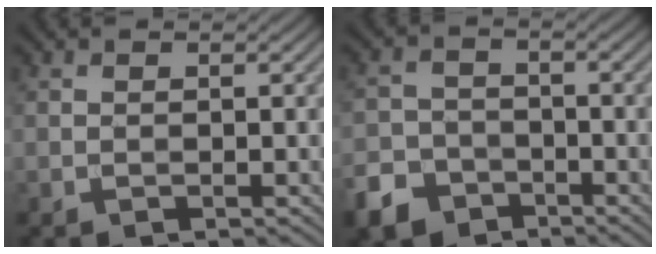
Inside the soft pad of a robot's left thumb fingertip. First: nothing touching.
{"total": 6.3, "force": [-4.2, 4.2, 2.1], "torque": [-0.048, -0.008, -0.088]}